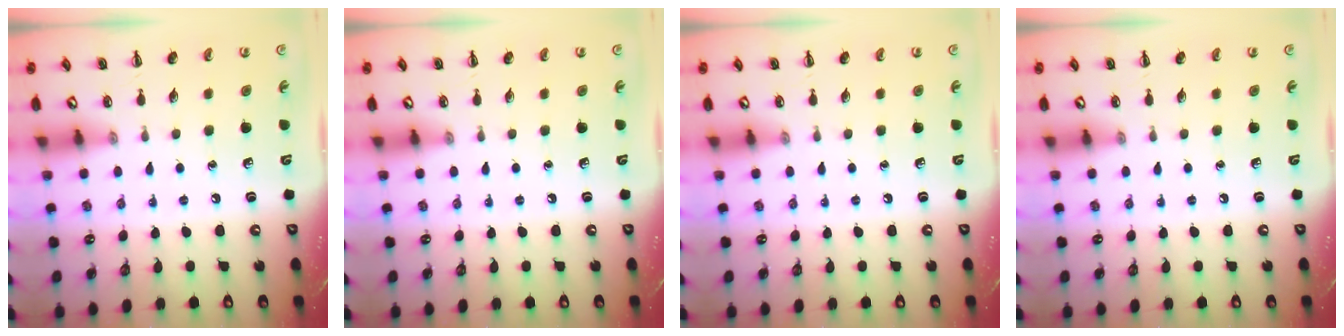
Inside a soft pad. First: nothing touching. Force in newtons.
{"total": 0.0}
{"total": 0.0}
{"total": 0.0}